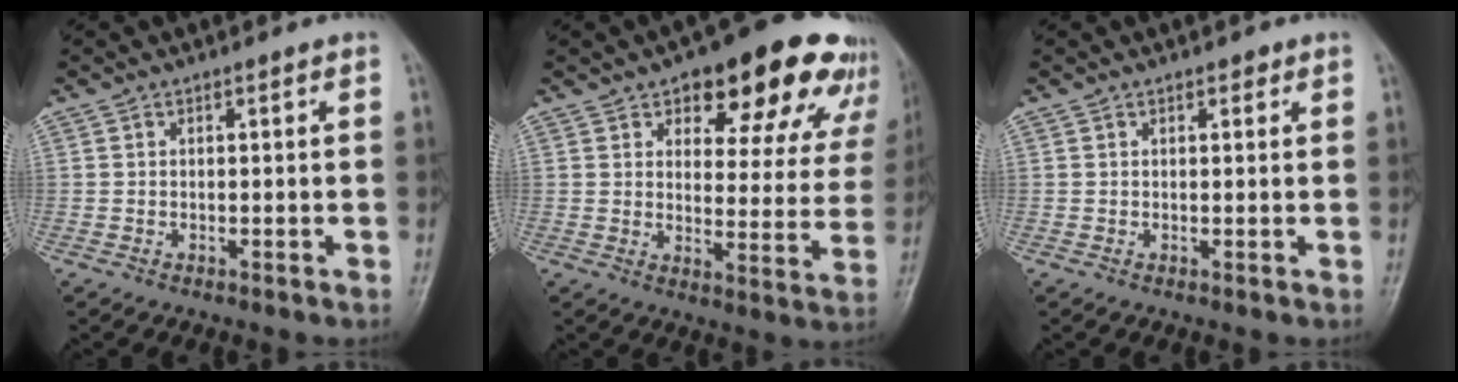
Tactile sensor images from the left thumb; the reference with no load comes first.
{"total": 20.7, "force": [13.2, 9.4, 12.9], "torque": [-0.112, -0.038, 0.161]}
{"total": 1.3, "force": [0.8, 0.7, 0.7], "torque": [-0.003, -0.003, 0.008]}